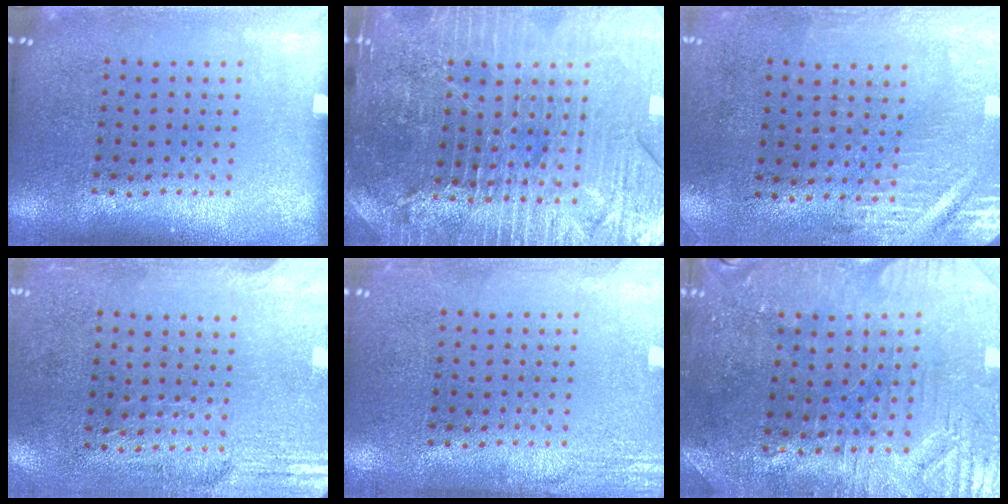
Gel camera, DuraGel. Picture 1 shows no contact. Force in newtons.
{"total": 5.2, "press": 4.8, "slide": 2.1}
{"total": 2.9, "press": 2.5, "slide": 1.5}
{"total": 2.9, "press": 2.4, "slide": 1.6}
{"total": 2.2, "press": 2.2, "slide": 0.4}
{"total": 1.4, "press": 1.4, "slide": 0.4}